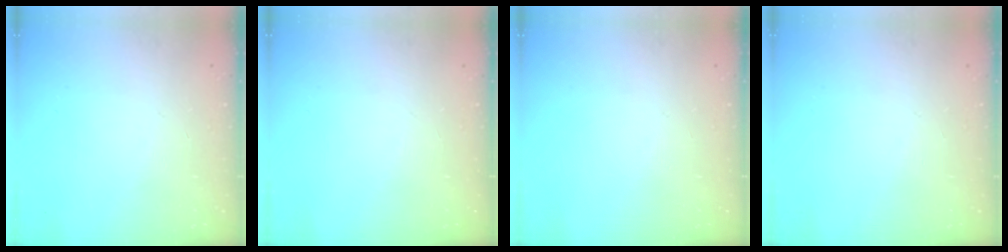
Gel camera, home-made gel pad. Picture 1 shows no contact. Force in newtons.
{"total": 0.0}
{"total": 0.0}
{"total": 0.0}